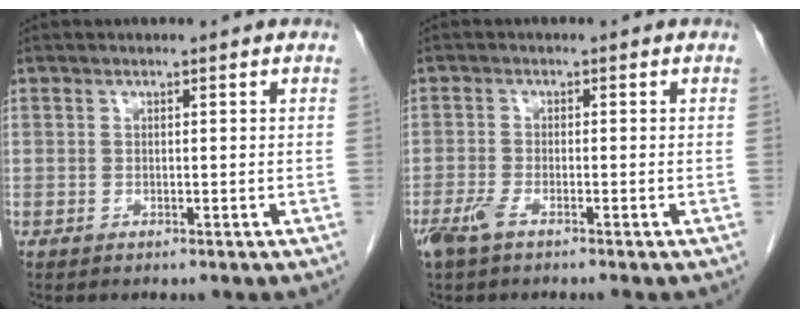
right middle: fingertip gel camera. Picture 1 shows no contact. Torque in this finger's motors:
{"motor_torque": [0.23, -0.15, 0.05, 0.03]}